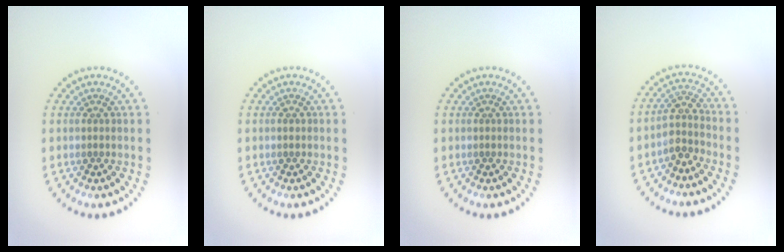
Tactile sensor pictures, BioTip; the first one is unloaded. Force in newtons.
{"total": 0.6, "press": 0.6, "slide": 0.1}
{"total": 0.0}
{"total": 2.4, "press": 1.8, "slide": 1.5}